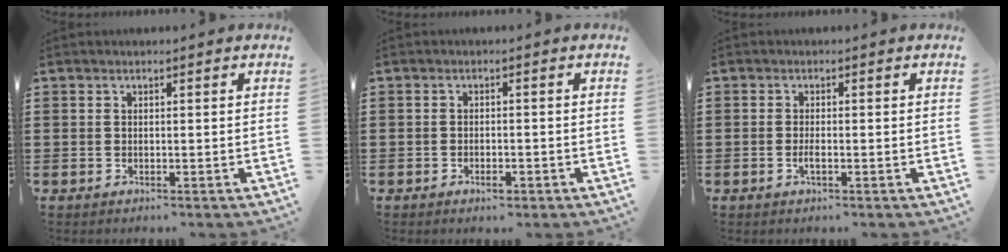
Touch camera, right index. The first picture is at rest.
{"total": 1.6, "force": [-1.1, 0.7, 1.0], "torque": [-0.021, -0.001, -0.020]}
{"total": 1.3, "force": [-0.4, 0.2, 1.2], "torque": [-0.022, -0.002, -0.005]}